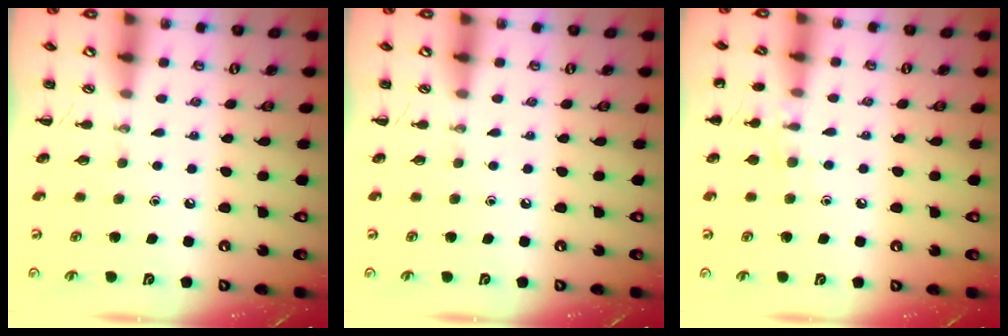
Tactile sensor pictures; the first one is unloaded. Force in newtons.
{"total": 0.0}
{"total": 7.7, "press": 7.5, "slide": 2.1}